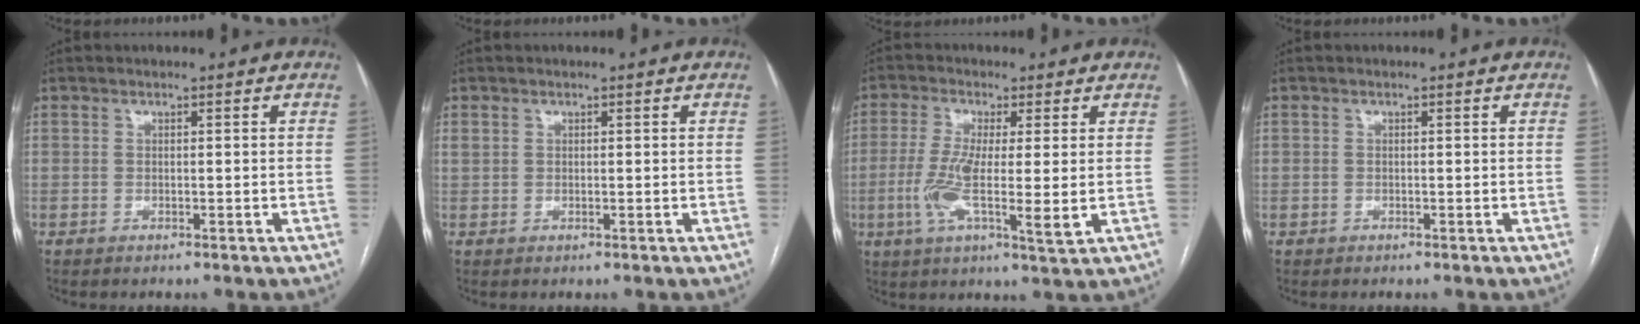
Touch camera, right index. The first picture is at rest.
{"total": 0.8, "force": [0.5, 0.6, 0.4], "torque": [-0.009, 0.007, 0.009]}
{"total": 9.3, "force": [-0.8, 1.2, 9.2], "torque": [-0.188, -0.015, -0.020]}
{"total": 0.6, "force": [-0.1, 0.5, -0.1], "torque": [0.003, 0.006, -0.002]}